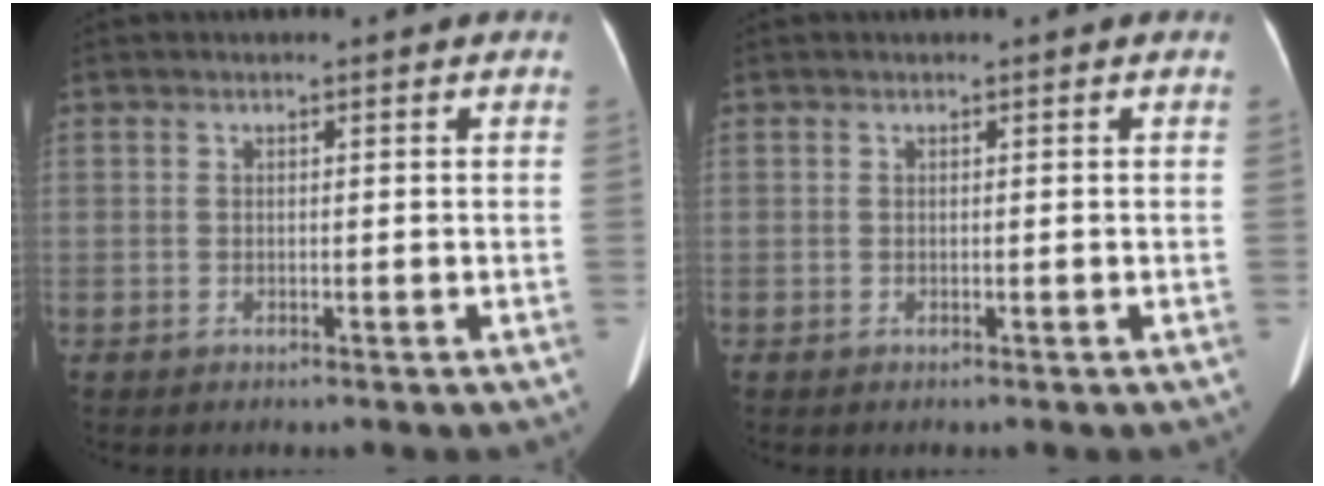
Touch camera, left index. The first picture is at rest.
{"total": 0.0}